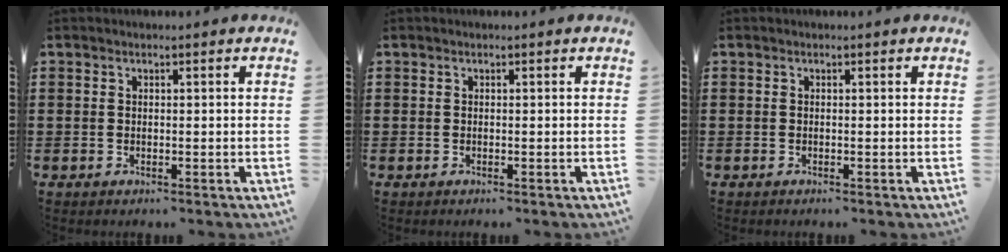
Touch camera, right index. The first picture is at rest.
{"total": 0.0}
{"total": 0.0}